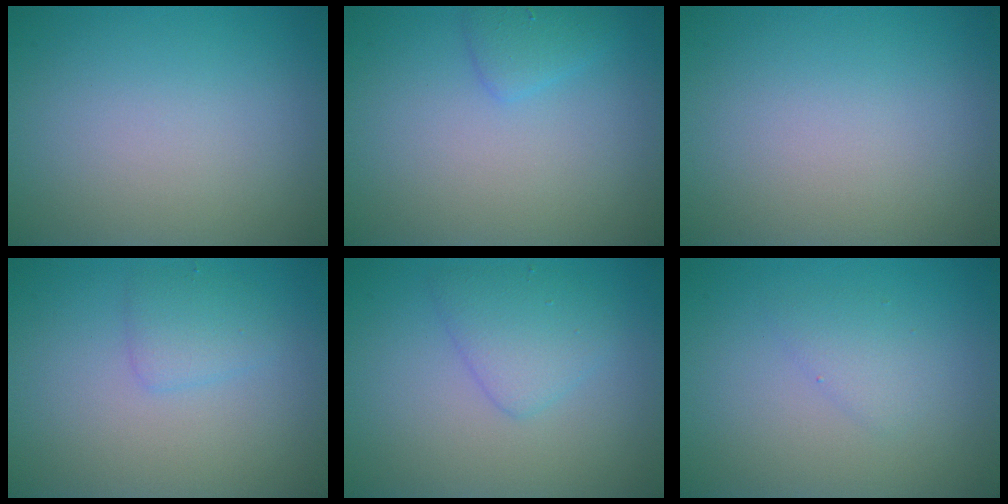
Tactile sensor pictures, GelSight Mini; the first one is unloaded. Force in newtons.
{"total": 1.6, "press": 1.6, "slide": 0.1}
{"total": 0.0}
{"total": 1.8, "press": 1.8, "slide": 0.0}
{"total": 2.6, "press": 2.6, "slide": 0.2}
{"total": 1.4, "press": 1.4, "slide": 0.1}